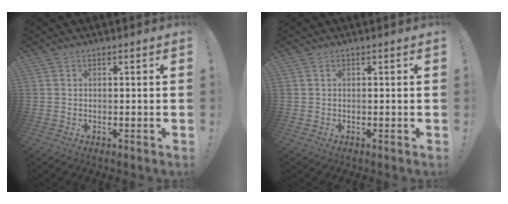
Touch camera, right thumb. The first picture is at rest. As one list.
[{"total": 0.0}]